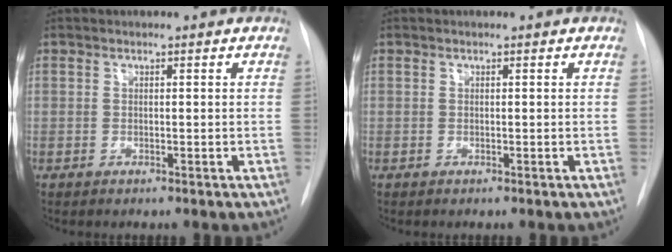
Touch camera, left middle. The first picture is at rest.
{"total": 0.0}